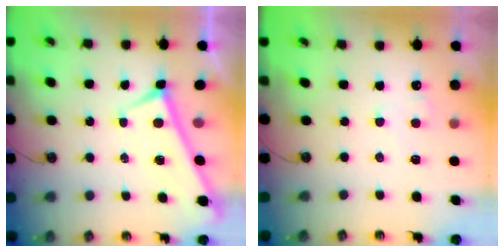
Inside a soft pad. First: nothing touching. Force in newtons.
{"total": 3.2, "press": 3.1, "slide": 0.4}